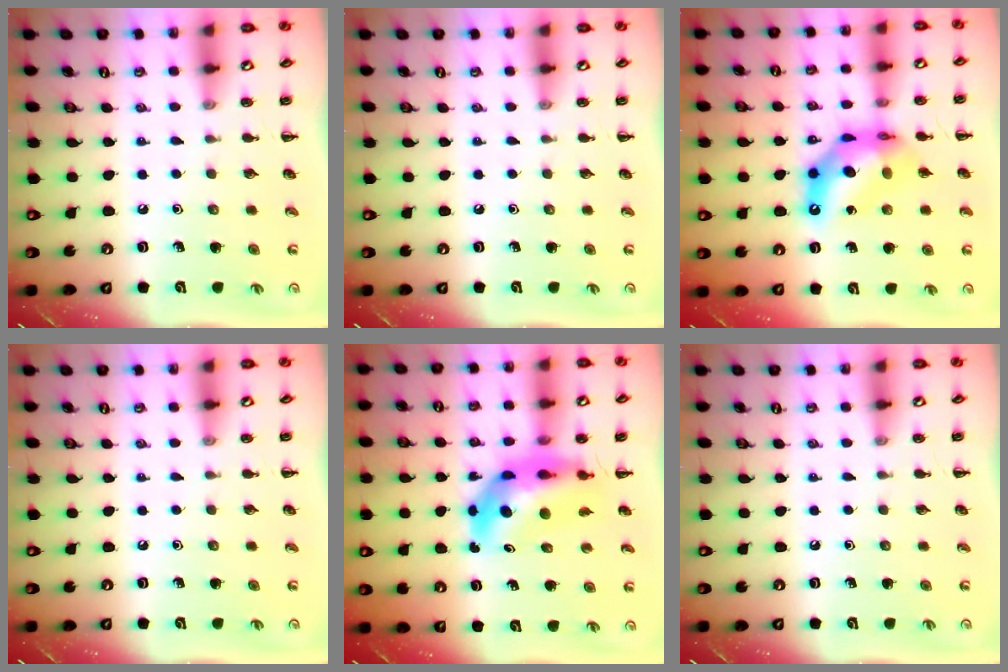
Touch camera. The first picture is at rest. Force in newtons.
{"total": 0.0}
{"total": 12.5, "press": 12.0, "slide": 3.5}
{"total": 0.0}
{"total": 10.2, "press": 9.8, "slide": 2.8}
{"total": 0.0}